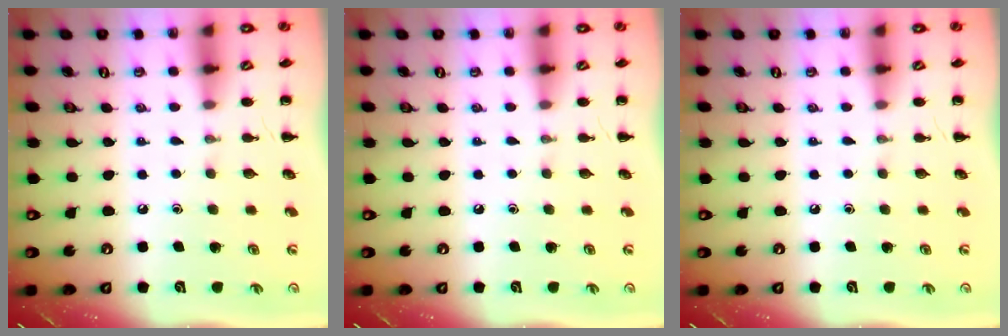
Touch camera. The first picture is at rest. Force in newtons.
{"total": 0.0}
{"total": 0.0}